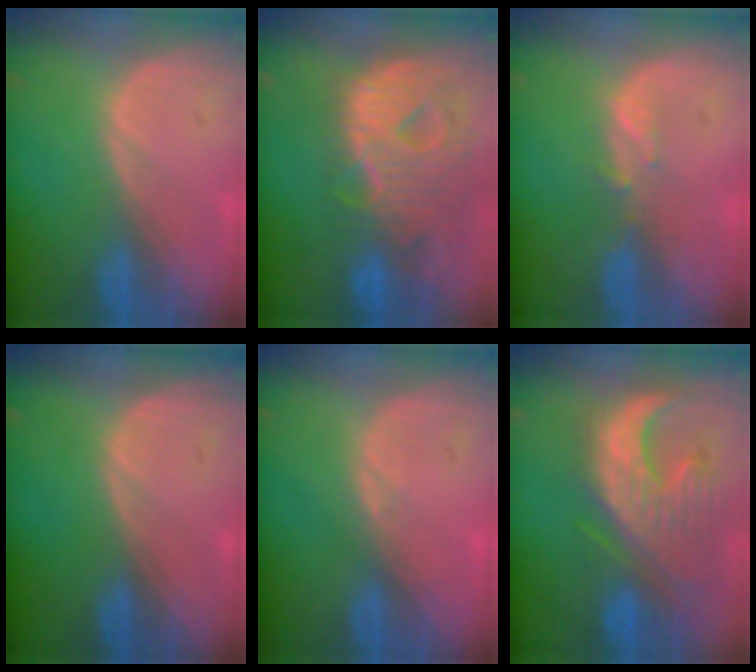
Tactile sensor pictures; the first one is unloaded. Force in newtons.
{"total": 13.0, "press": 11.0, "slide": 6.8}
{"total": 1.5, "press": 1.4, "slide": 0.2}
{"total": 0.0}
{"total": 0.5, "press": 0.5, "slide": 0.2}
{"total": 12.6, "press": 11.2, "slide": 5.8}